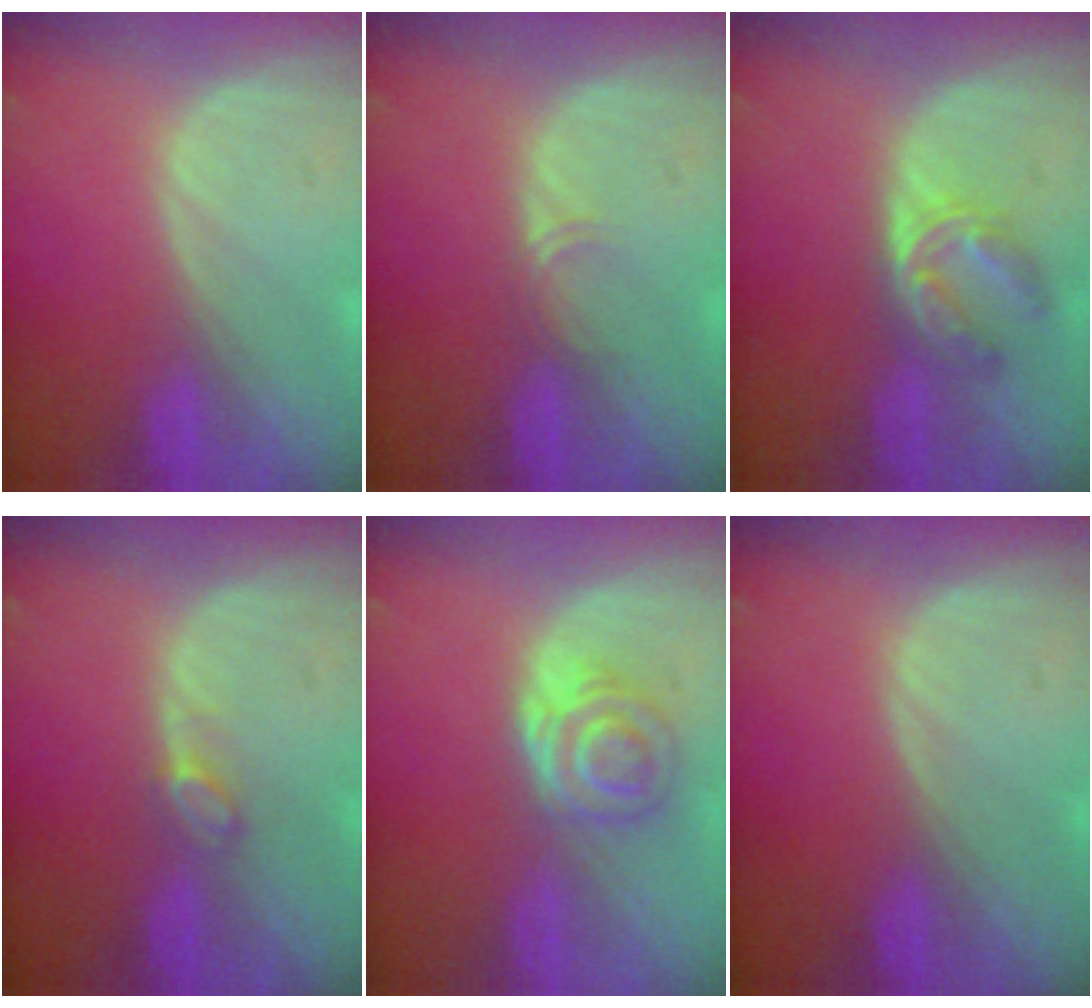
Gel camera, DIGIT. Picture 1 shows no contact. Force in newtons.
{"total": 1.4, "press": 1.1, "slide": 0.9}
{"total": 6.0, "press": 5.0, "slide": 3.3}
{"total": 2.0, "press": 1.9, "slide": 0.2}
{"total": 5.5, "press": 4.9, "slide": 2.6}
{"total": 0.0}